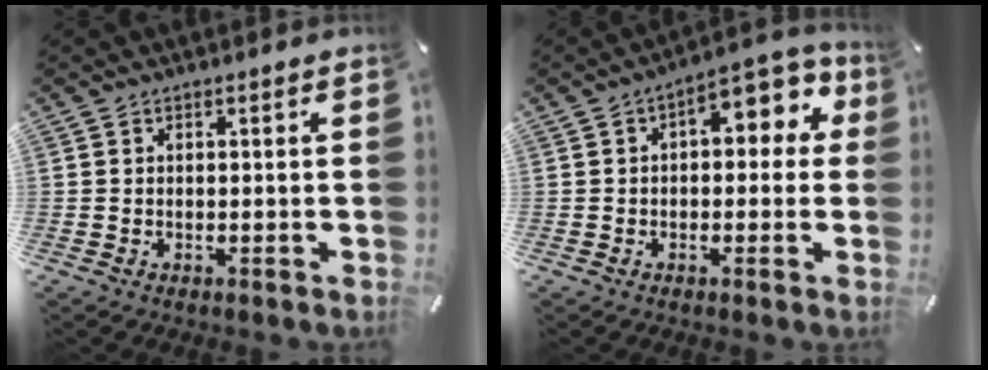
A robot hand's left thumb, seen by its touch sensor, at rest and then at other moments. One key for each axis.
{"total": 8.6, "fx": 2.6, "fy": 4.7, "fz": 6.8, "tx": -0.085, "ty": -0.014, "tz": 0.036}